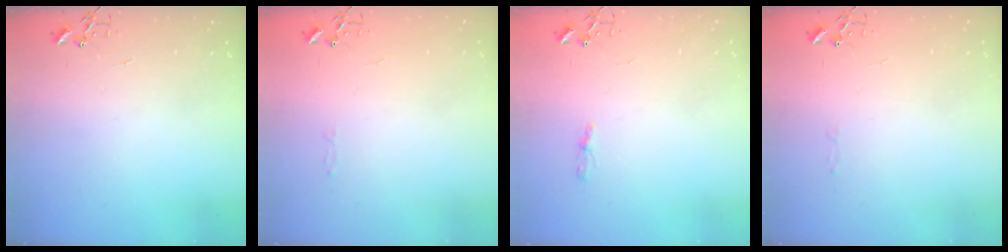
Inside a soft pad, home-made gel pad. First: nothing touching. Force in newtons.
{"total": 2.8, "press": 2.8, "slide": 0.4}
{"total": 3.8, "press": 3.8, "slide": 0.5}
{"total": 3.2, "press": 3.2, "slide": 0.5}